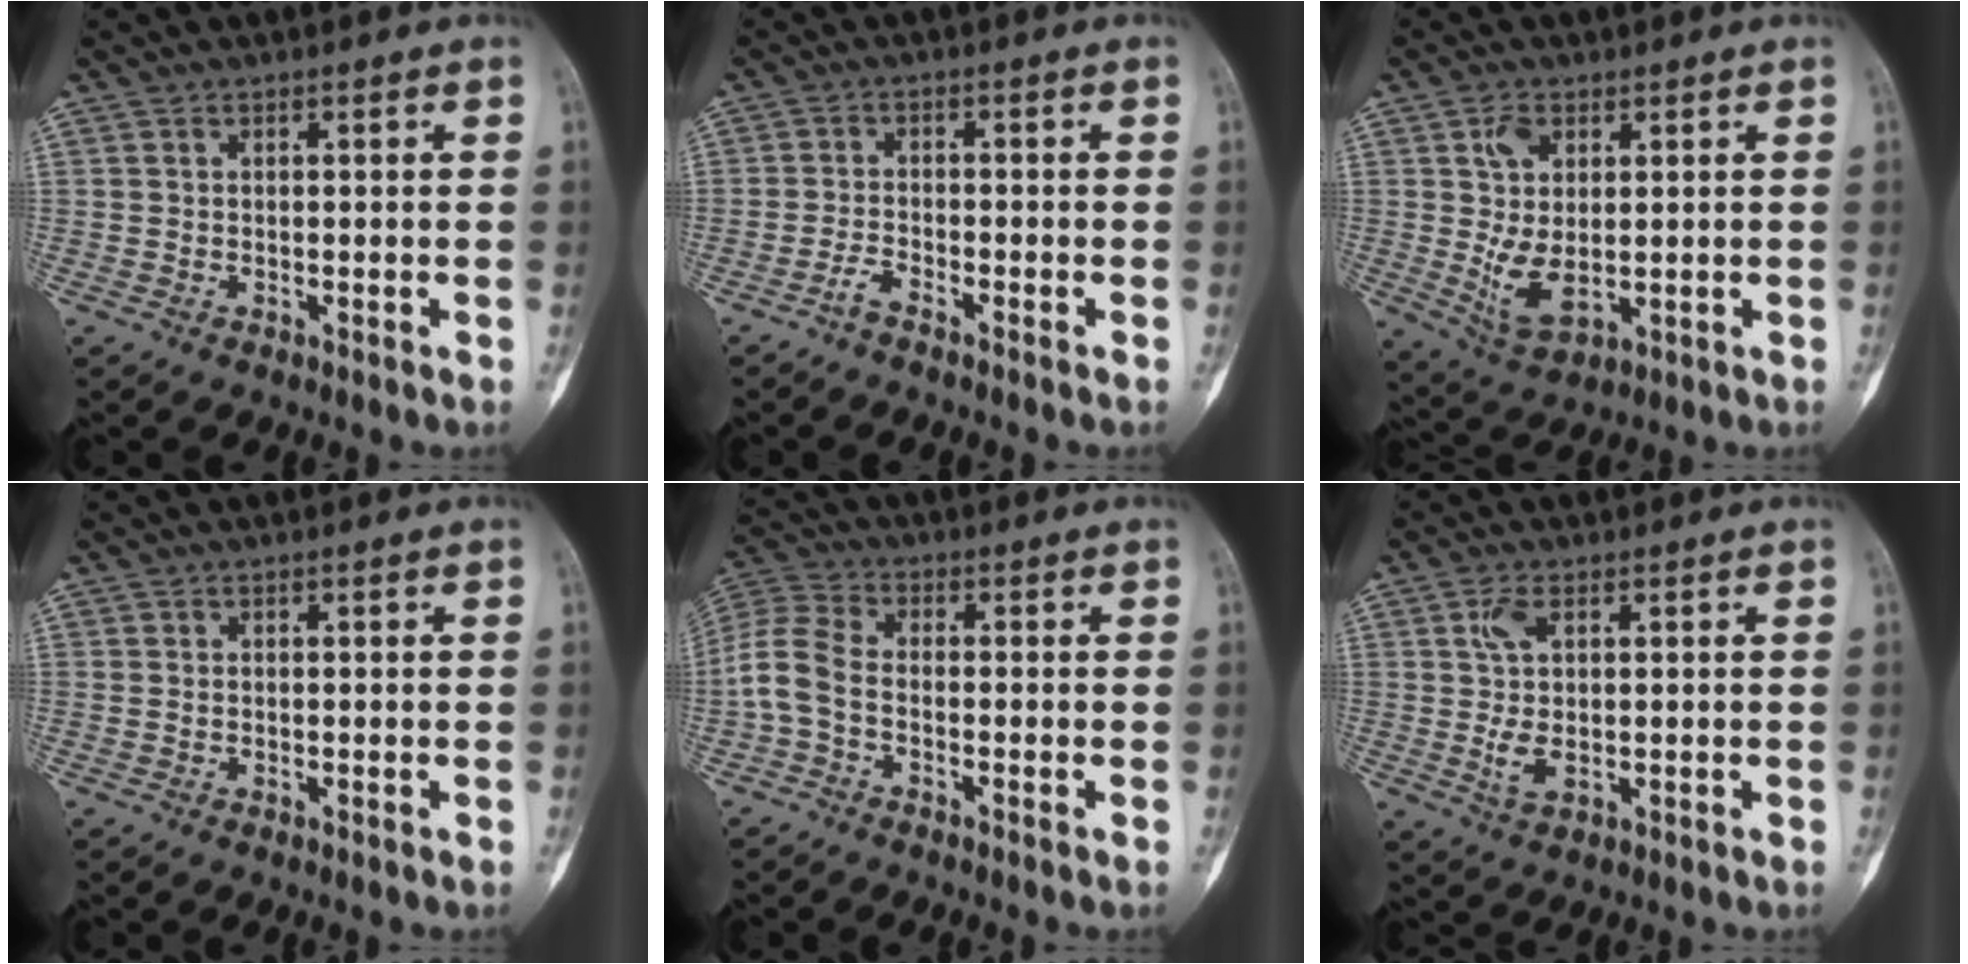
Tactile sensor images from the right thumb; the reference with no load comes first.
{"total": 2.2, "force": [-1.9, 0.4, 1.1], "torque": [-0.030, 0.012, -0.039]}
{"total": 8.6, "force": [1.1, 5.1, 6.9], "torque": [-0.127, -0.010, 0.033]}
{"total": 0.0}
{"total": 6.4, "force": [-1.8, 3.4, 5.1], "torque": [-0.123, 0.019, -0.052]}
{"total": 5.4, "force": [0.9, 2.7, 4.6], "torque": [-0.099, 0.000, 0.019]}